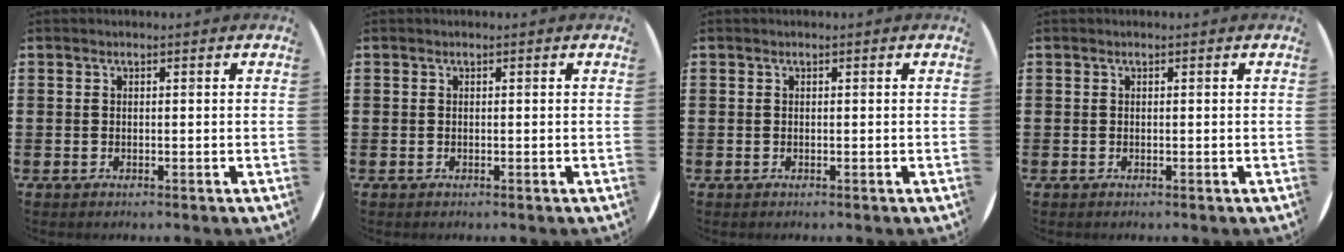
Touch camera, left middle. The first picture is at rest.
{"total": 0.0}
{"total": 0.0}
{"total": 0.0}